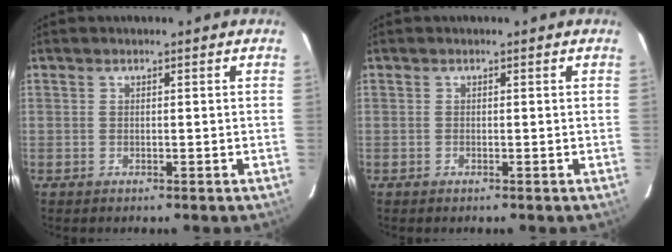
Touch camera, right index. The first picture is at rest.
{"total": 0.0}